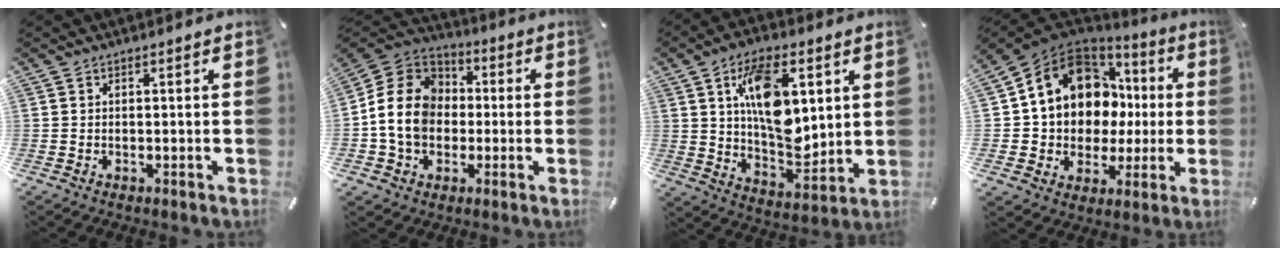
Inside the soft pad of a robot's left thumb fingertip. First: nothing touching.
{"total": 14.6, "force": [-1.8, 12.6, 7.2], "torque": [-0.162, 0.033, -0.032]}
{"total": 16.1, "force": [5.0, 9.2, 12.2], "torque": [-0.210, -0.016, 0.082]}
{"total": 13.3, "force": [5.6, 10.8, 5.6], "torque": [-0.119, -0.040, 0.113]}